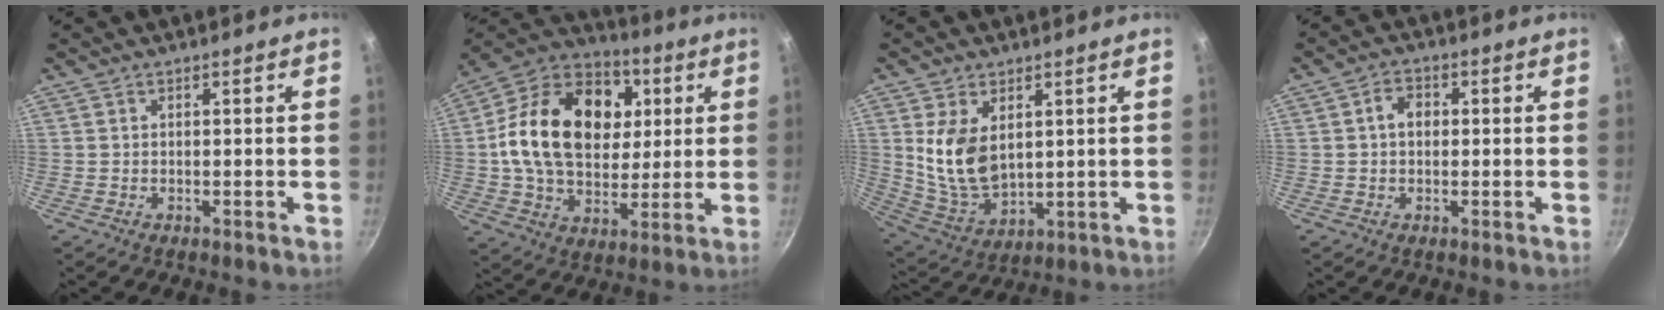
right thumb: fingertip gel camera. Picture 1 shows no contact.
{"total": 24.8, "force": [4.5, 17.7, 16.8], "torque": [-0.266, 0.014, 0.070]}
{"total": 11.9, "force": [2.9, 7.3, 9.0], "torque": [-0.160, -0.031, 0.073]}
{"total": 3.9, "force": [0.4, 3.0, 2.6], "torque": [-0.027, 0.011, 0.001]}